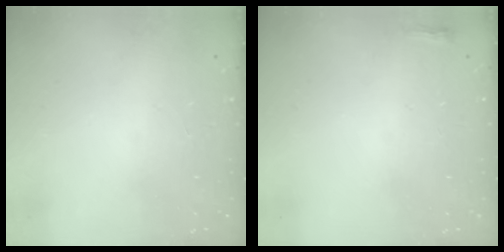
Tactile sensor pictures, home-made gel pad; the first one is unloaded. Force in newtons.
{"total": 2.2, "press": 2.2, "slide": 0.6}